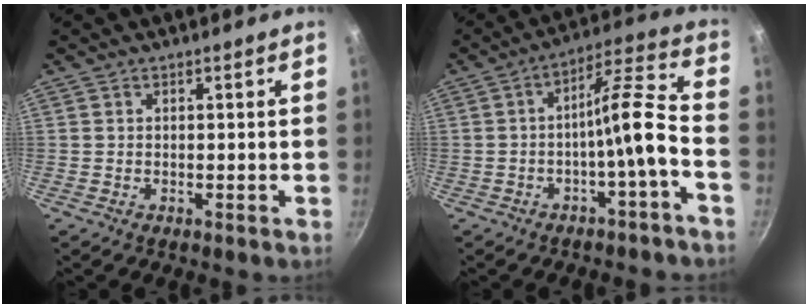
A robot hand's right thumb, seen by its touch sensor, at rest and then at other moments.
{"total": 10.0, "force": [-3.6, 1.0, 9.3], "torque": [-0.156, 0.052, -0.054]}